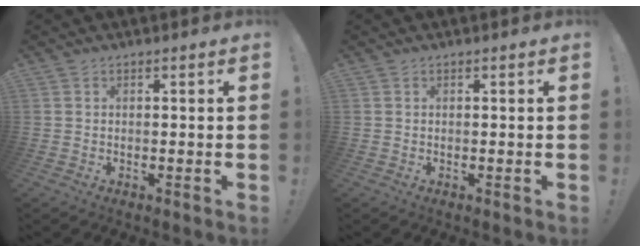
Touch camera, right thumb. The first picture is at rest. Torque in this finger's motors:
{"motor_torque": [0.00, 0.00, -0.03, 0.05, 0.00]}